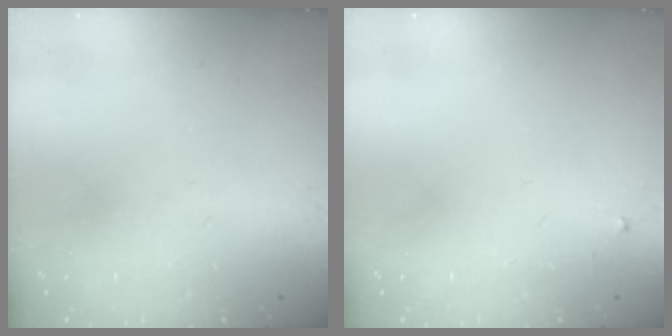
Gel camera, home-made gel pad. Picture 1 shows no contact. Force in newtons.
{"total": 2.4, "press": 2.3, "slide": 0.4}